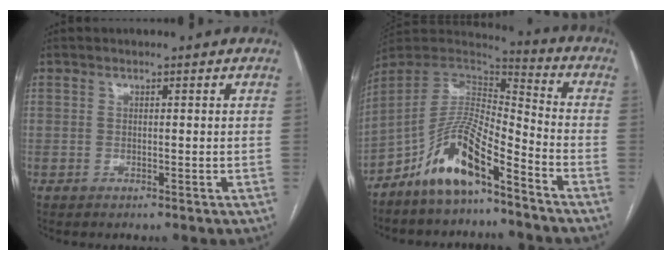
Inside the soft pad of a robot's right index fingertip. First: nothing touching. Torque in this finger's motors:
{"motor_torque": [1.15, -0.99, 0.81, 0.20]}